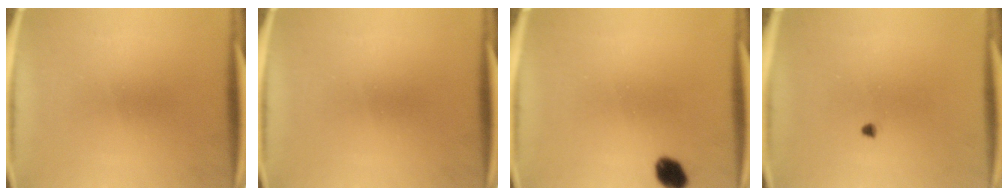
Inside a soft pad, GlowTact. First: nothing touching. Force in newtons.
{"total": 0.0}
{"total": 4.3}
{"total": 0.7}